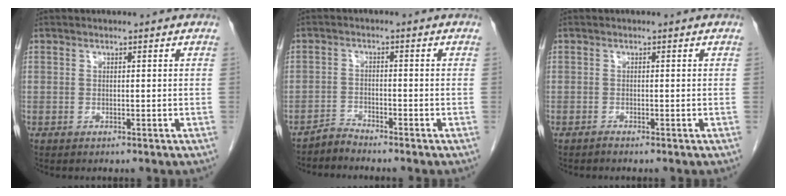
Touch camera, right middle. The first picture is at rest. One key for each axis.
{"total": 2.0, "fx": -2.0, "fy": -0.3, "fz": -0.5, "tx": 0.015, "ty": -0.010, "tz": -0.039}
{"total": 0.0}